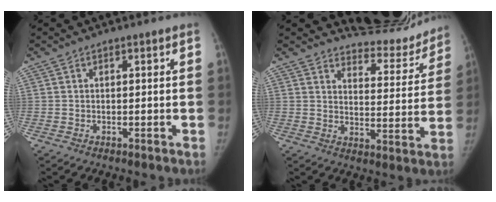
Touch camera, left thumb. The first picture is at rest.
{"total": 13.6, "force": [13.1, 3.4, 1.2], "torque": [0.027, -0.111, 0.166]}